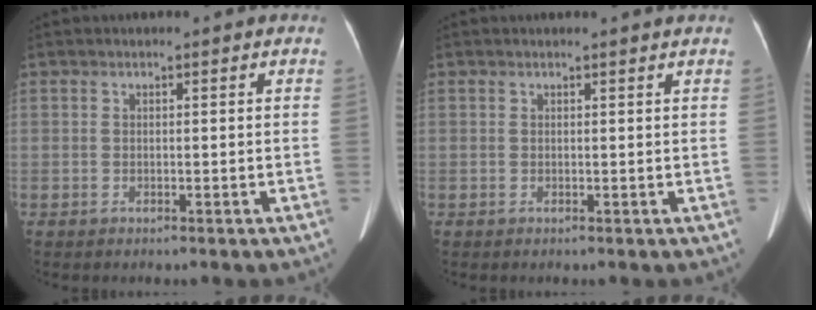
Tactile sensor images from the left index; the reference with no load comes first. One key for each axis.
{"total": 1.1, "fx": 1.0, "fy": -0.2, "fz": 0.3, "tx": -0.014, "ty": -0.005, "tz": 0.015}